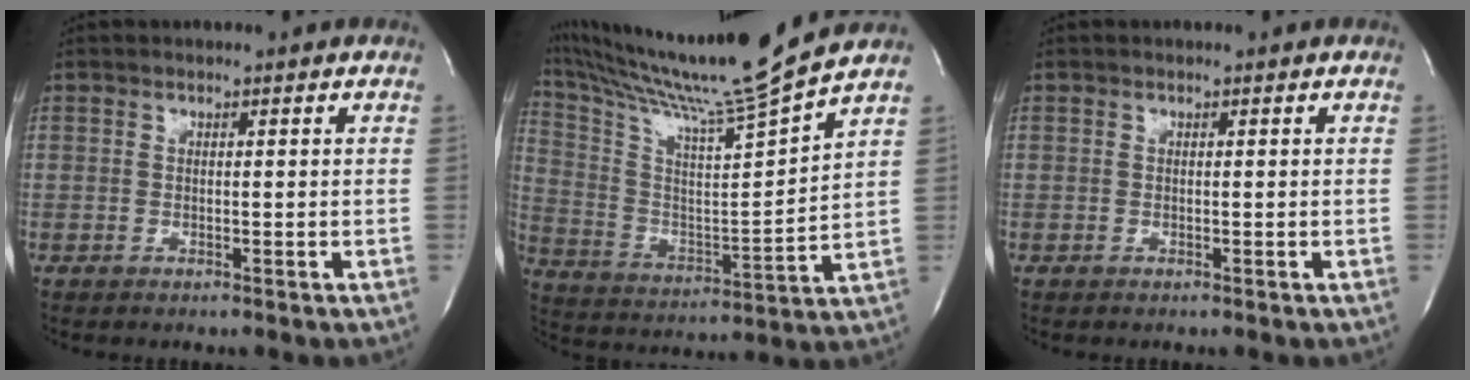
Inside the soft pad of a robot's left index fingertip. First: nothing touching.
{"total": 19.5, "force": [17.2, -2.8, 8.8], "torque": [-0.175, -0.047, 0.285]}
{"total": 0.0}